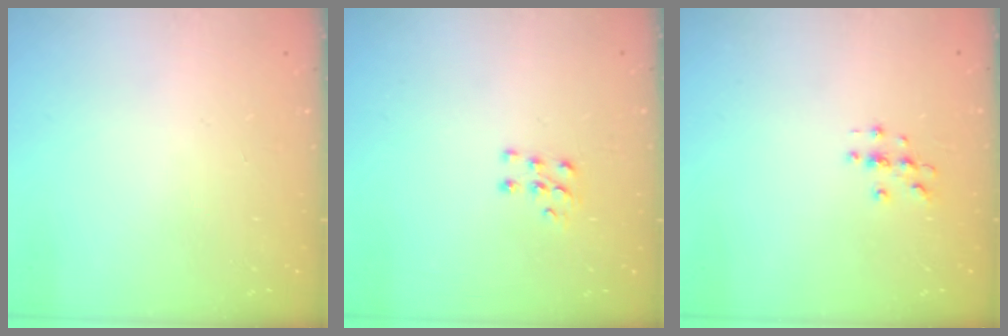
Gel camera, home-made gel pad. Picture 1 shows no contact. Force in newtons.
{"total": 5.3, "press": 5.3, "slide": 0.4}
{"total": 2.9, "press": 2.9, "slide": 0.3}